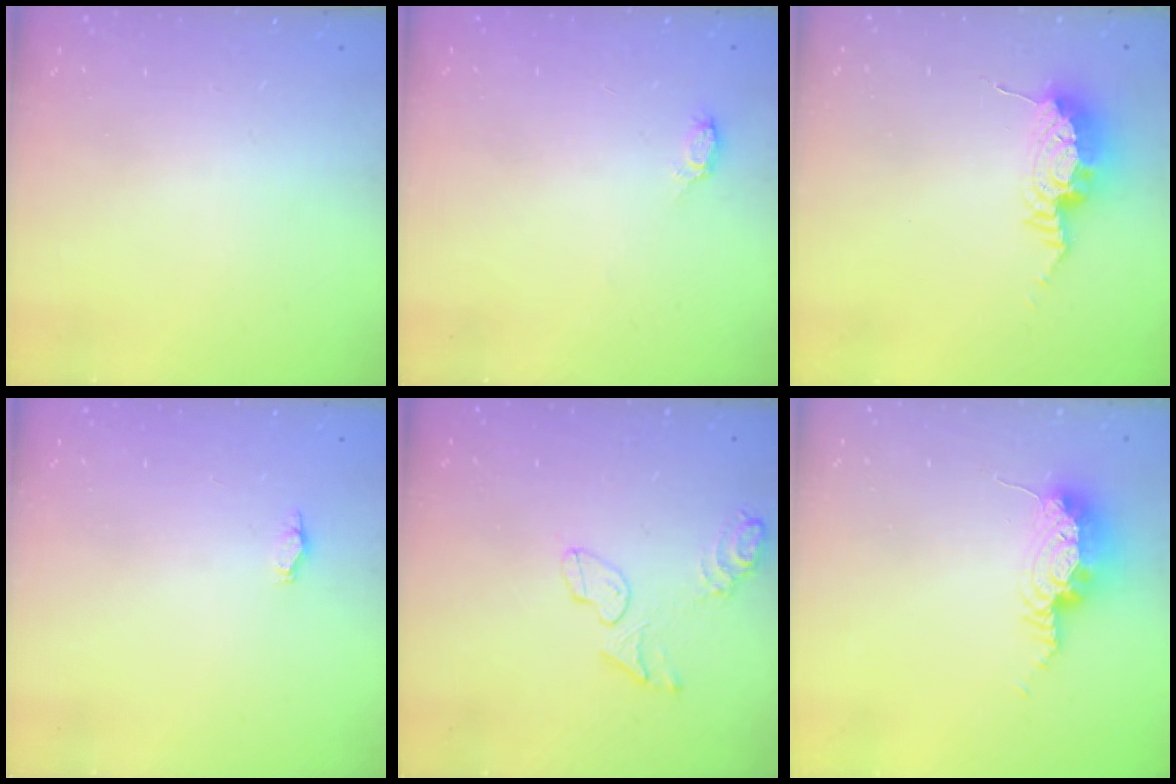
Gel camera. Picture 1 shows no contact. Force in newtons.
{"total": 3.1, "press": 3.1, "slide": 0.4}
{"total": 9.4, "press": 9.4, "slide": 0.9}
{"total": 2.2, "press": 1.9, "slide": 1.2}
{"total": 10.5, "press": 9.0, "slide": 5.6}
{"total": 14.5, "press": 10.5, "slide": 10.0}